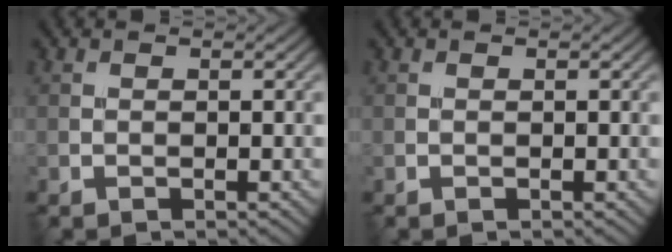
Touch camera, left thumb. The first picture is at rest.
{"total": 0.0}